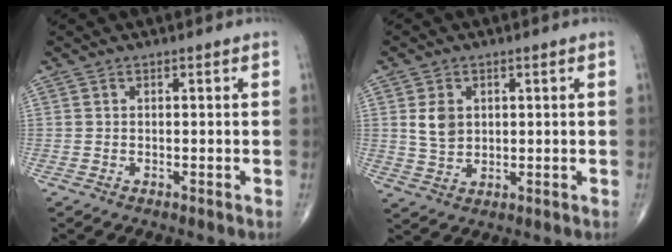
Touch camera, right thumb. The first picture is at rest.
{"total": 5.0, "force": [1.2, 3.7, 3.1], "torque": [-0.042, -0.008, 0.029]}